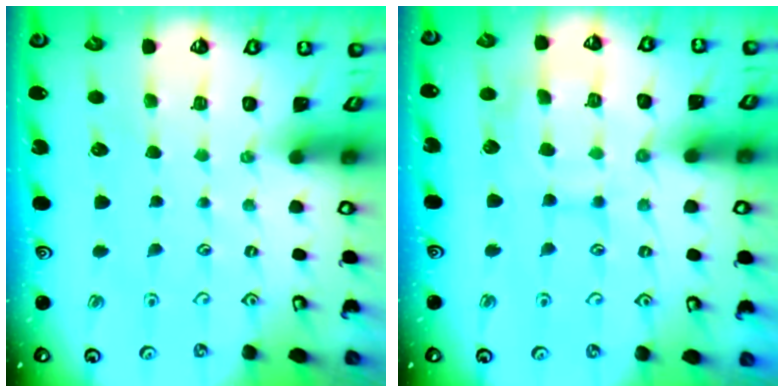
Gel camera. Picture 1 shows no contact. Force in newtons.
{"total": 9.5, "press": 9.5, "slide": 0.9}